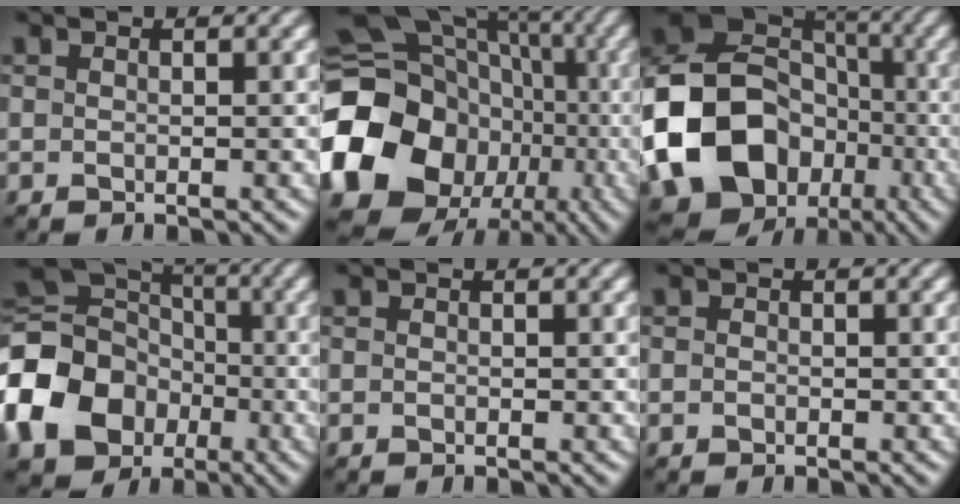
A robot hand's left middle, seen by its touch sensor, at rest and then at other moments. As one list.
[{"total": 19.2, "force": [-5.0, 16.5, 8.4], "torque": [-0.174, -0.005, -0.120]}, {"total": 18.5, "force": [-4.9, 15.3, 9.2], "torque": [-0.196, -0.012, -0.112]}, {"total": 15.2, "force": [-3.9, 12.6, 7.6], "torque": [-0.179, -0.026, -0.100]}, {"total": 0.0}, {"total": 0.6, "force": [-0.2, 0.5, 0.2], "torque": [-0.002, -0.003, -0.004]}]